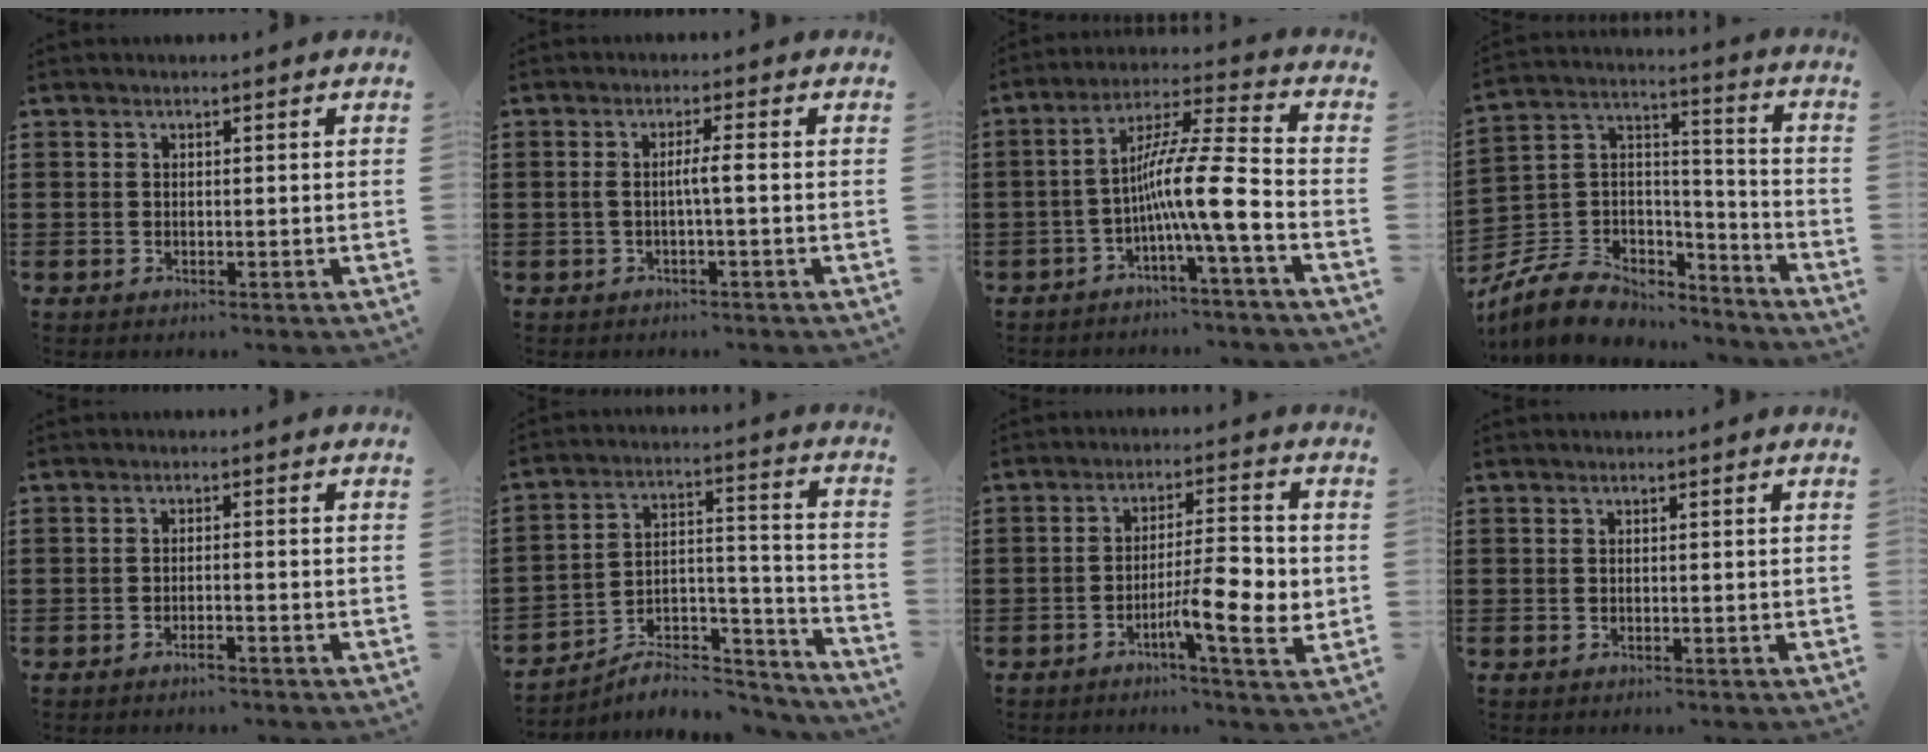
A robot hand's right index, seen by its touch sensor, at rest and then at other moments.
{"total": 2.7, "force": [-0.4, 0.0, 2.6], "torque": [-0.051, -0.002, -0.010]}
{"total": 11.4, "force": [-3.6, 0.7, 10.8], "torque": [-0.203, -0.012, -0.072]}
{"total": 8.5, "force": [-6.5, 5.1, 2.2], "torque": [-0.074, 0.006, -0.128]}
{"total": 1.6, "force": [-1.2, 0.0, 1.0], "torque": [-0.016, -0.004, -0.021]}
{"total": 5.8, "force": [-5.0, 2.4, 1.7], "torque": [-0.024, 0.008, -0.094]}
{"total": 9.4, "force": [-2.4, 1.9, 8.8], "torque": [-0.143, -0.003, -0.040]}
{"total": 0.0}